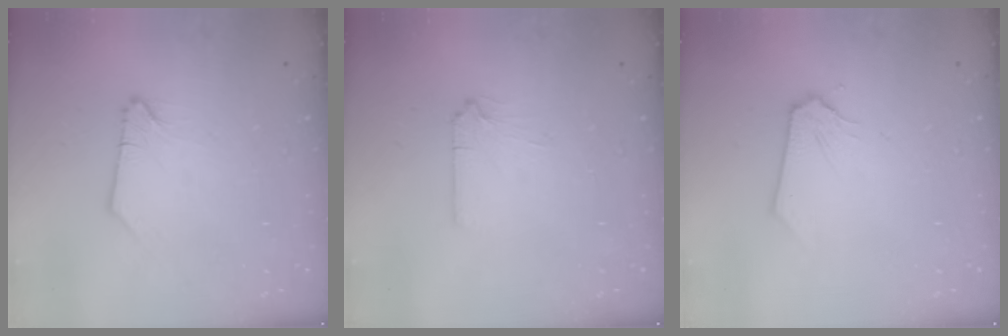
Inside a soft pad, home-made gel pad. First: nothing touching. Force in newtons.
{"total": 1.7, "press": 1.7, "slide": 0.4}
{"total": 0.0}